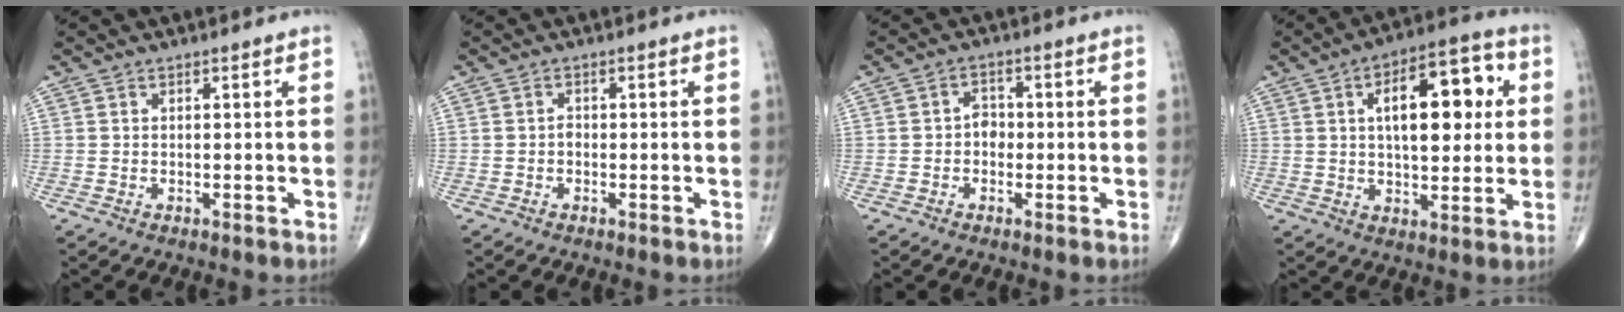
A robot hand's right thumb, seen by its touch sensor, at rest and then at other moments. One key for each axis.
{"total": 0.9, "fx": -0.3, "fy": 0.6, "fz": 0.6, "tx": -0.006, "ty": 0.002, "tz": -0.009}
{"total": 2.8, "fx": -0.6, "fy": 2.2, "fz": 1.6, "tx": -0.009, "ty": 0.012, "tz": -0.018}
{"total": 15.6, "fx": 3.5, "fy": 7.4, "fz": 13.2, "tx": -0.164, "ty": 0.013, "tz": 0.048}